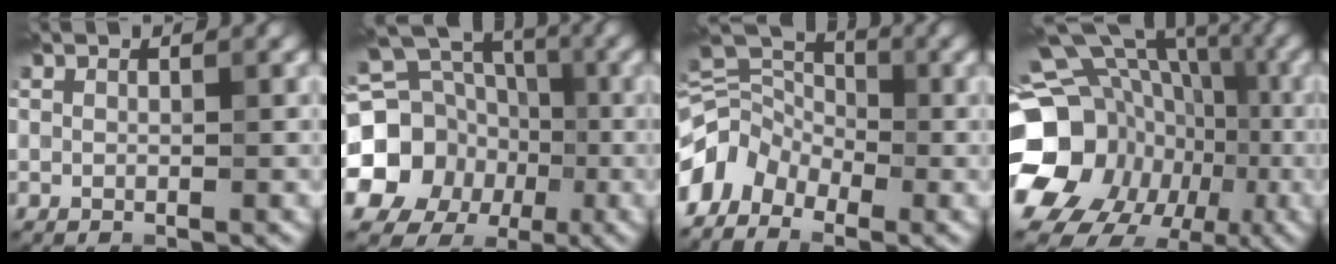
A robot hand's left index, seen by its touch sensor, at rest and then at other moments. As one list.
[{"total": 18.8, "force": [-2.3, 17.4, 6.8], "torque": [-0.174, 0.001, -0.076]}, {"total": 5.0, "force": [-3.6, 2.9, 1.8], "torque": [-0.029, 0.009, -0.089]}, {"total": 20.9, "force": [-4.8, 17.4, 10.5], "torque": [-0.176, -0.009, -0.104]}]